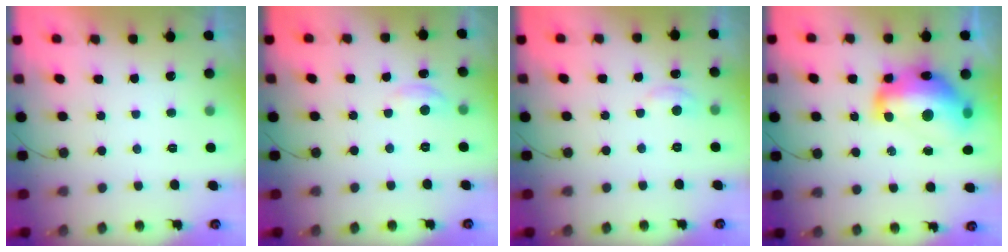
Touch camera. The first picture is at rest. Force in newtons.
{"total": 2.9, "press": 2.9, "slide": 0.2}
{"total": 3.4, "press": 3.4, "slide": 0.4}
{"total": 19.6, "press": 19.6, "slide": 1.4}